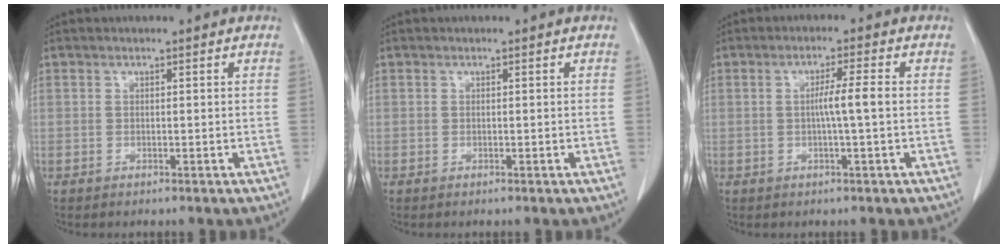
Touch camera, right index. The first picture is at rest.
{"total": 0.0}
{"total": 3.7, "force": [-0.2, -0.5, 3.7], "torque": [-0.065, 0.002, -0.003]}